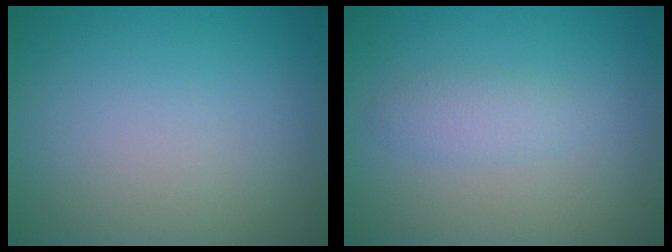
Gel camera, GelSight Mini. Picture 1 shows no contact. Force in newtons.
{"total": 1.6, "press": 1.6, "slide": 0.1}